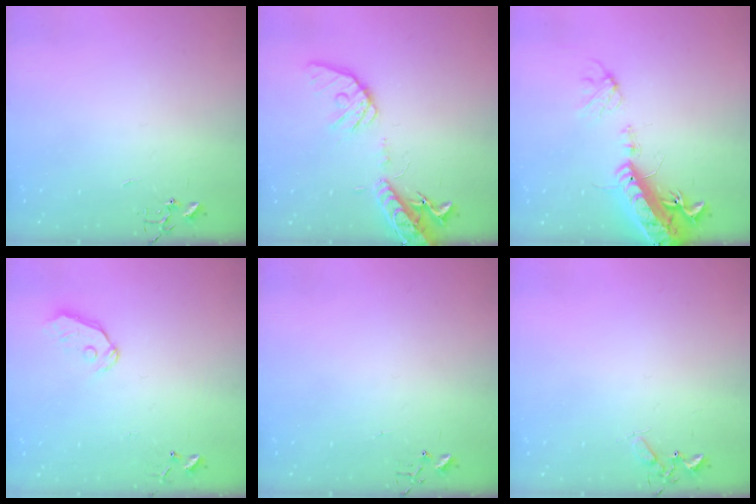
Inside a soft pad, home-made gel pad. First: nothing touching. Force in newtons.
{"total": 16.1, "press": 15.8, "slide": 3.0}
{"total": 17.9, "press": 17.4, "slide": 3.9}
{"total": 6.1, "press": 6.1, "slide": 0.6}
{"total": 3.6, "press": 3.6, "slide": 0.4}
{"total": 4.6, "press": 4.6, "slide": 0.6}